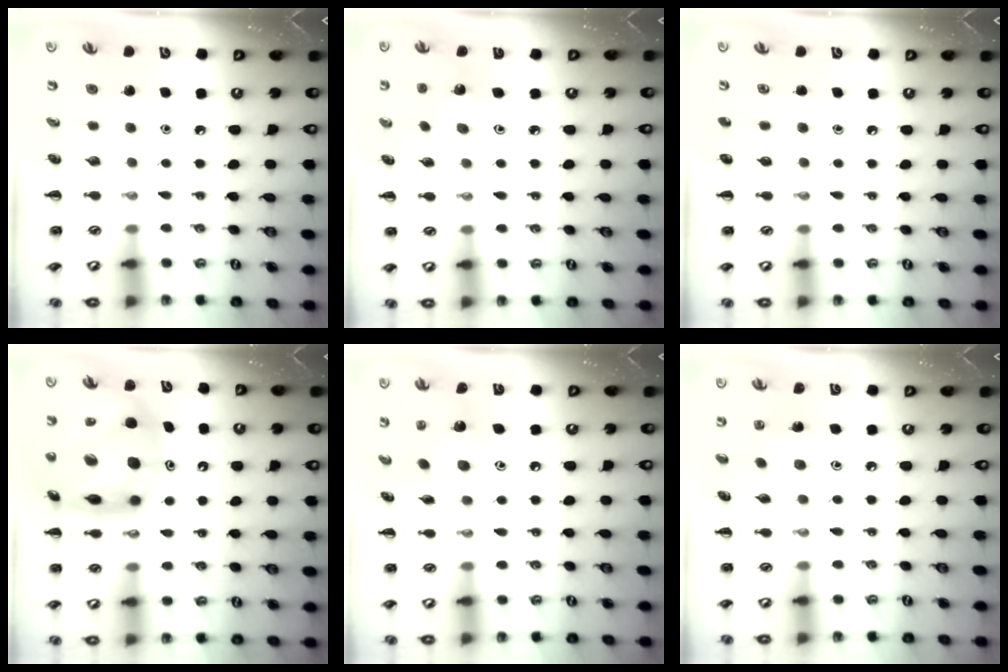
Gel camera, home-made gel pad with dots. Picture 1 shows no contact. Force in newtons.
{"total": 1.7, "press": 1.5, "slide": 0.7}
{"total": 0.0}
{"total": 16.2, "press": 15.6, "slide": 4.5}
{"total": 4.6, "press": 4.5, "slide": 0.9}
{"total": 2.1, "press": 2.0, "slide": 0.8}